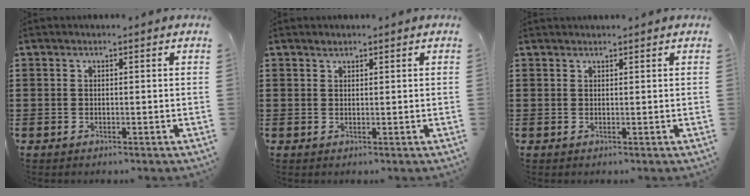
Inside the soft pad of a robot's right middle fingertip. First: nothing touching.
{"total": 0.9, "force": [0.9, 0.2, 0.1], "torque": [-0.005, 0.000, 0.017]}
{"total": 1.0, "force": [0.9, -0.2, 0.1], "torque": [-0.003, -0.002, 0.018]}